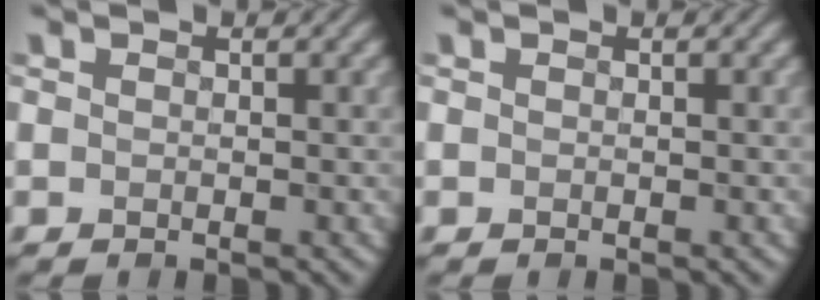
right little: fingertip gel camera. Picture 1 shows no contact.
{"total": 0.0}